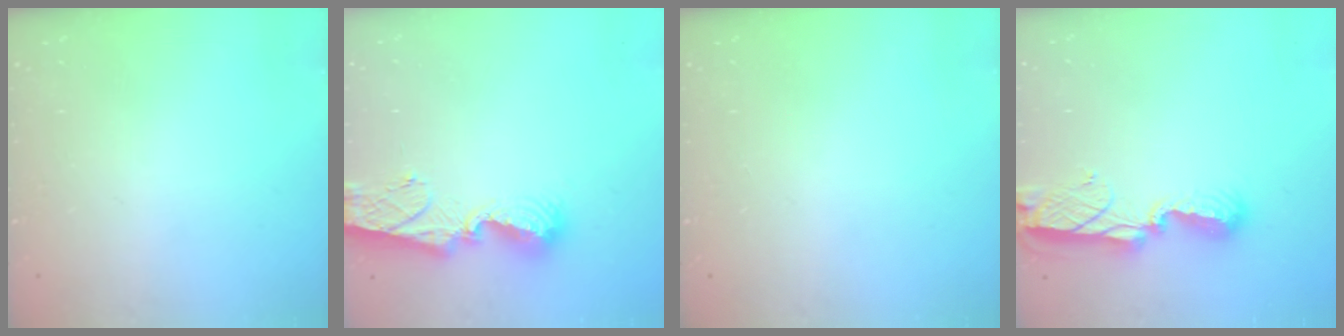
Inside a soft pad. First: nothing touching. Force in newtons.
{"total": 9.2, "press": 9.2, "slide": 1.1}
{"total": 0.0}
{"total": 8.1, "press": 8.1, "slide": 0.7}